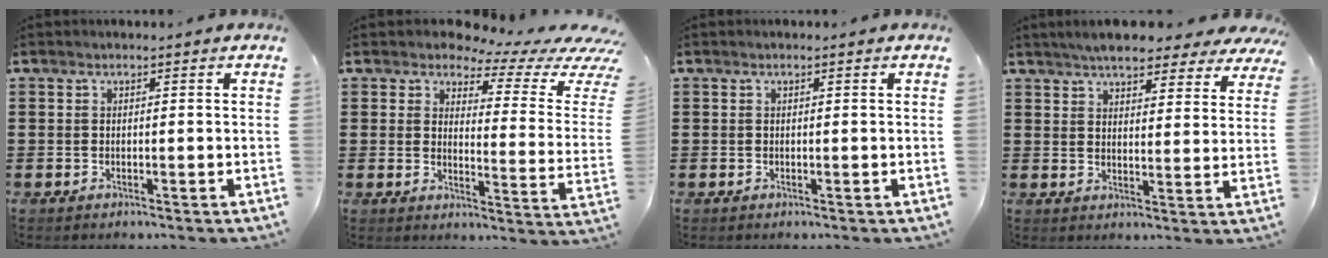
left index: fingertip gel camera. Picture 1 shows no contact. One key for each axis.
{"total": 4.8, "fx": 3.7, "fy": 1.8, "fz": 2.5, "tx": -0.054, "ty": -0.024, "tz": 0.057}
{"total": 0.0}
{"total": 5.5, "fx": 5.1, "fy": 0.7, "fz": 1.7, "tx": -0.046, "ty": -0.016, "tz": 0.091}